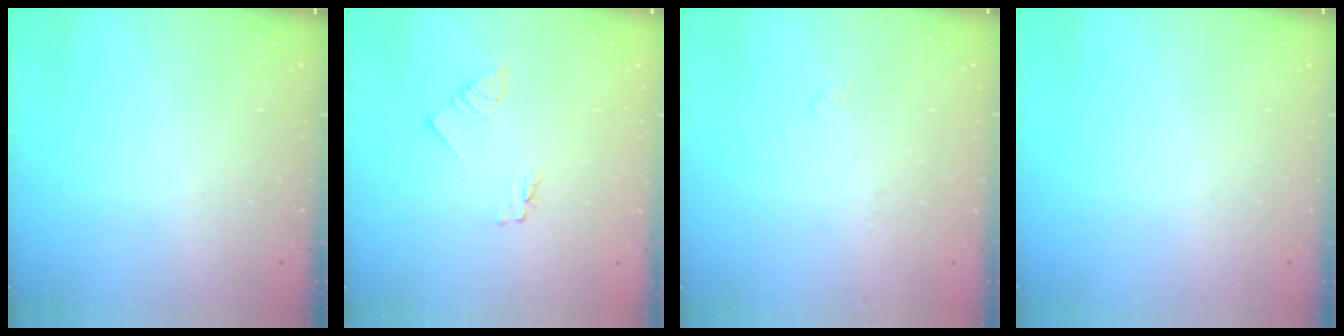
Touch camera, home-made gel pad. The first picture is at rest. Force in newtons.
{"total": 1.2, "press": 1.2, "slide": 0.0}
{"total": 1.7, "press": 1.6, "slide": 0.4}
{"total": 0.0}